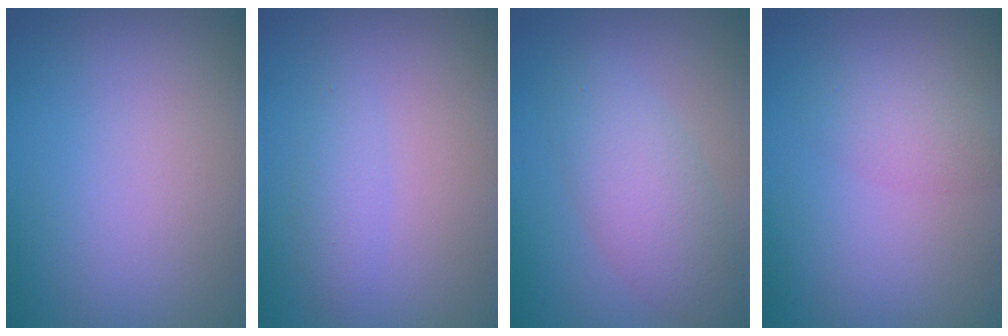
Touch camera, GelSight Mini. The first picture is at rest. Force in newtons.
{"total": 1.4, "press": 1.4, "slide": 0.1}
{"total": 4.2, "press": 4.2, "slide": 0.0}
{"total": 2.0, "press": 2.0, "slide": 0.1}